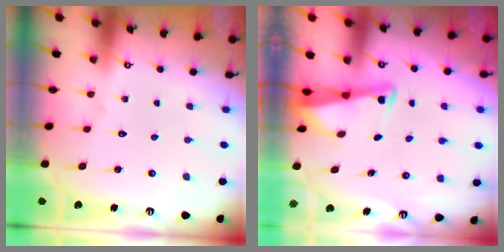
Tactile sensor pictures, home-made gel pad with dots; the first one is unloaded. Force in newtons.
{"total": 2.7, "press": 2.7, "slide": 0.3}